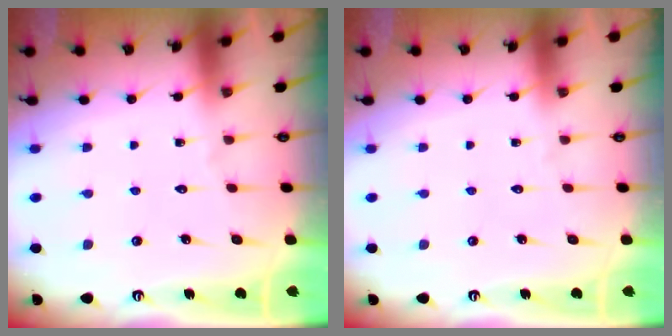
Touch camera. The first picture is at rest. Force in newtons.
{"total": 0.0}